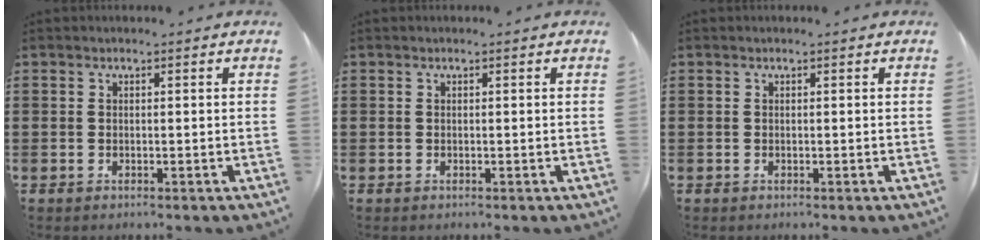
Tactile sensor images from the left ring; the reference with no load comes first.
{"total": 0.0}
{"total": 0.0}